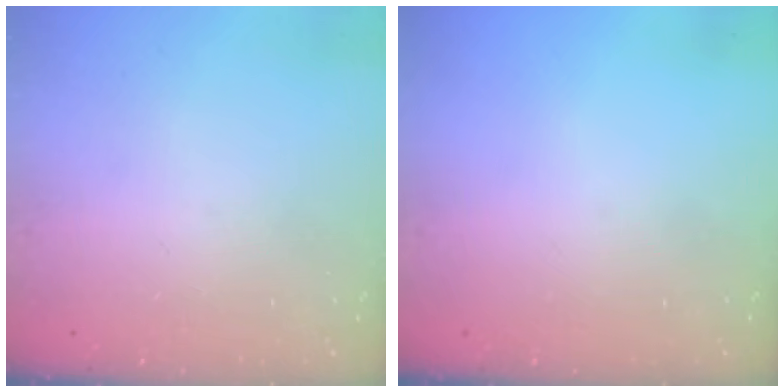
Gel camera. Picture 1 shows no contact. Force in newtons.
{"total": 0.0}